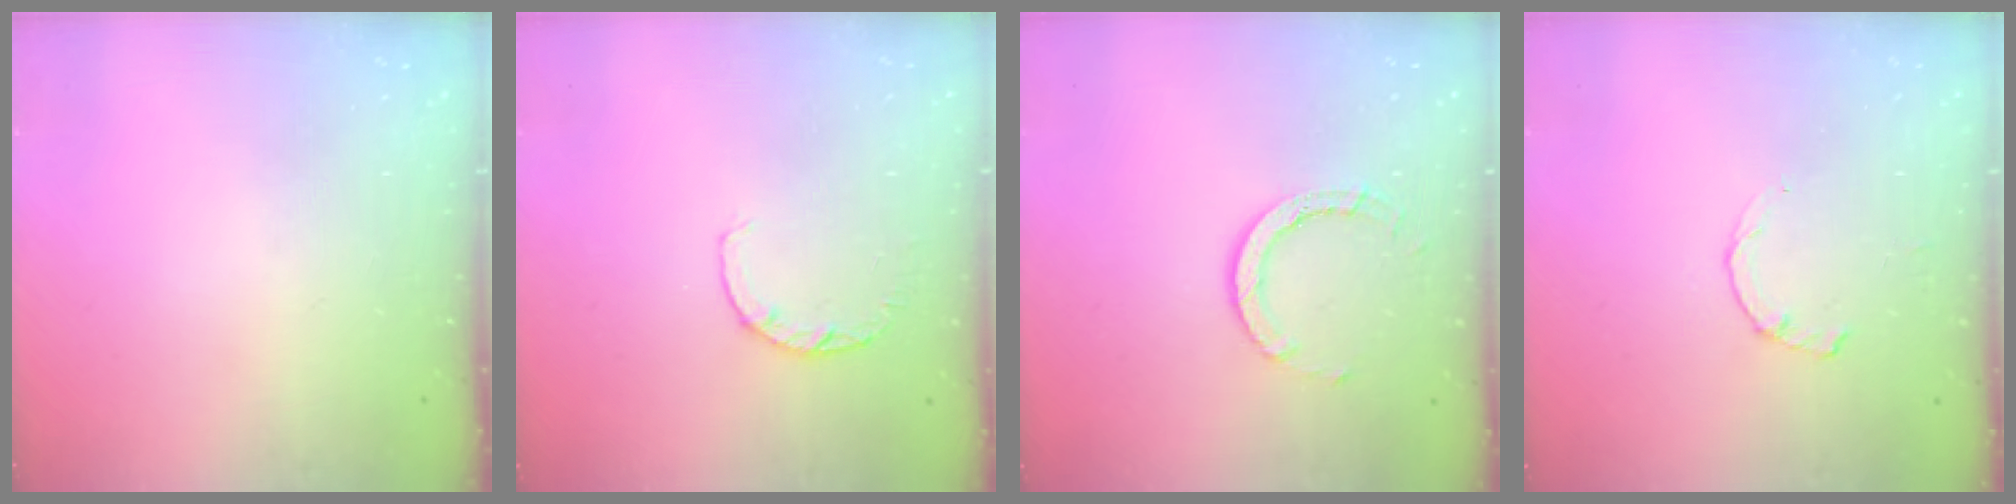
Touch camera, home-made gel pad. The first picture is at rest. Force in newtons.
{"total": 2.8, "press": 2.7, "slide": 0.5}
{"total": 5.0, "press": 5.0, "slide": 0.3}
{"total": 1.2, "press": 1.2, "slide": 0.3}